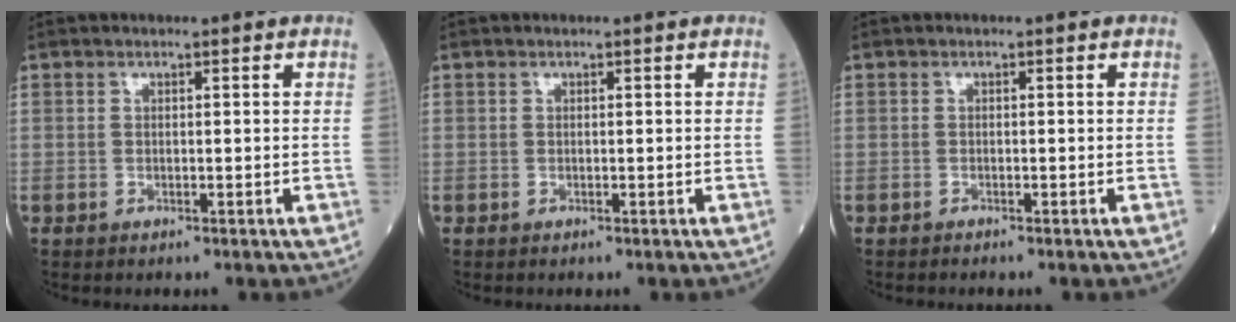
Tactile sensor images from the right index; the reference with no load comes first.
{"total": 0.0}
{"total": 0.5, "force": [-0.5, 0.0, 0.1], "torque": [-0.001, 0.000, -0.012]}